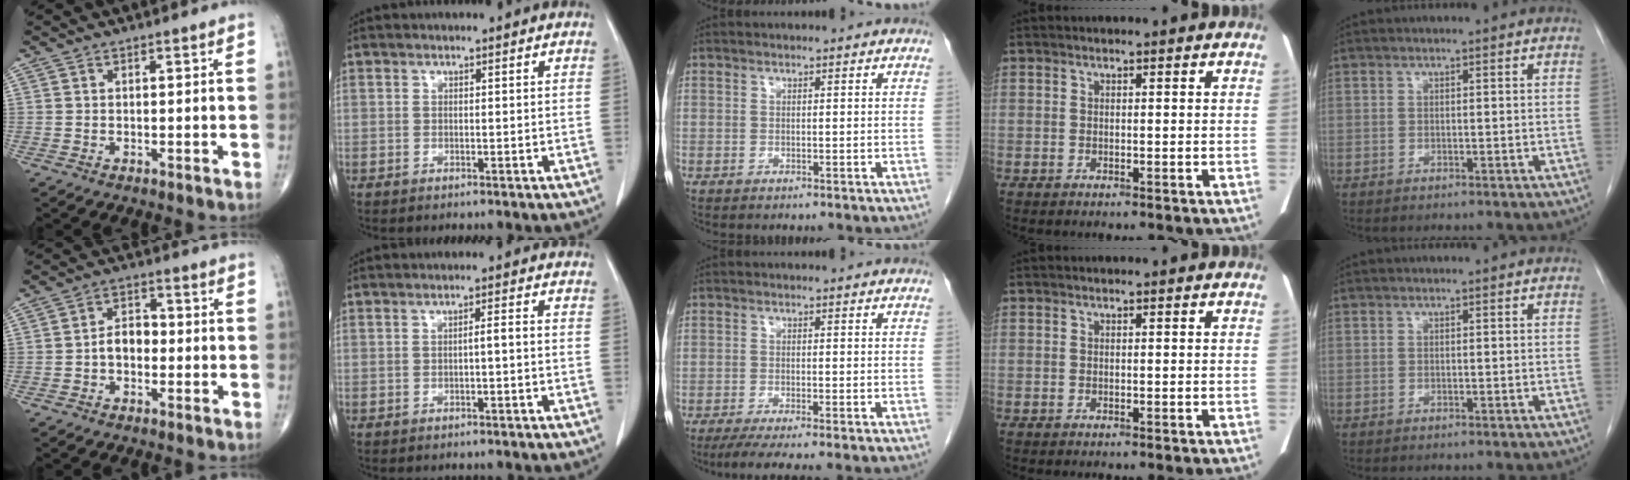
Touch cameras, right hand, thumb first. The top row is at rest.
{"thumb": {"total": 4.8, "force": [-1.0, 3.3, 3.4], "torque": [-0.039, 0.023, -0.027]}, "index": {"total": 1.5, "force": [-0.4, 0.1, 1.4], "torque": [-0.021, 0.003, -0.006]}, "middle": {"total": 5.1, "force": [-3.9, -0.3, 3.3], "torque": [-0.052, -0.014, -0.066]}}